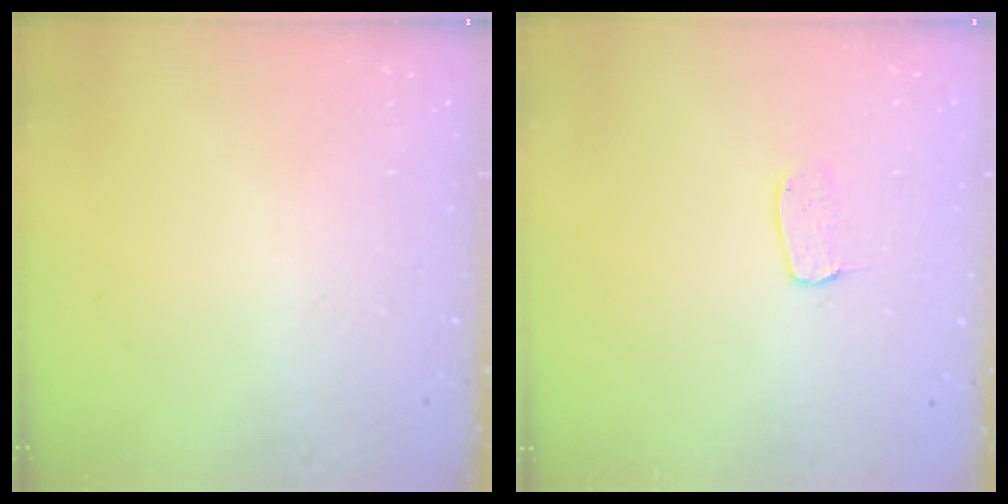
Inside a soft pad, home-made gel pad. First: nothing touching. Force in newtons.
{"total": 4.0, "press": 4.0, "slide": 0.2}